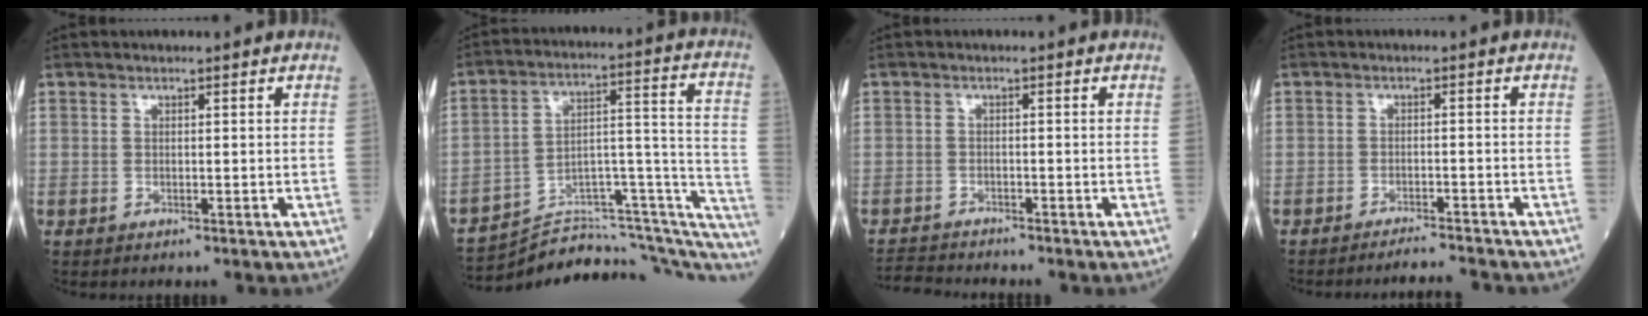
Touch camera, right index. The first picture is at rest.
{"total": 24.9, "force": [-22.5, 3.9, 9.8], "torque": [-0.087, 0.057, -0.318]}
{"total": 3.4, "force": [-3.4, 0.1, -0.2], "torque": [0.003, -0.017, -0.063]}
{"total": 4.4, "force": [-4.3, -0.9, 0.3], "torque": [-0.004, -0.007, -0.066]}